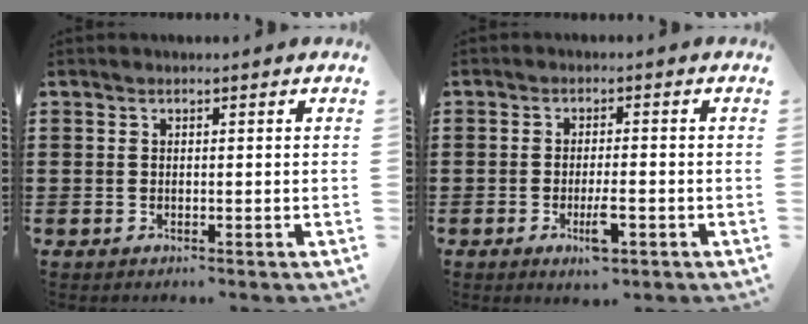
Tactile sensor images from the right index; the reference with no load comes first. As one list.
[{"total": 4.2, "force": [-1.7, 1.1, 3.6], "torque": [-0.058, 0.001, -0.028]}]